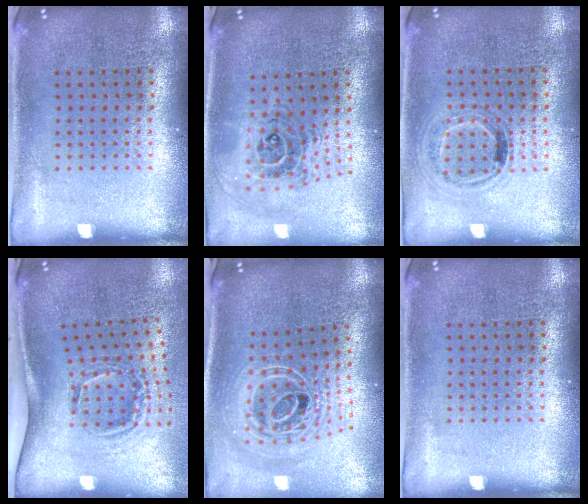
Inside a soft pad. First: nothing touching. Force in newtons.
{"total": 1.2, "press": 1.1, "slide": 0.5}
{"total": 0.9, "press": 0.9, "slide": 0.3}
{"total": 2.1, "press": 1.3, "slide": 1.6}
{"total": 2.6, "press": 1.9, "slide": 1.9}
{"total": 0.0}